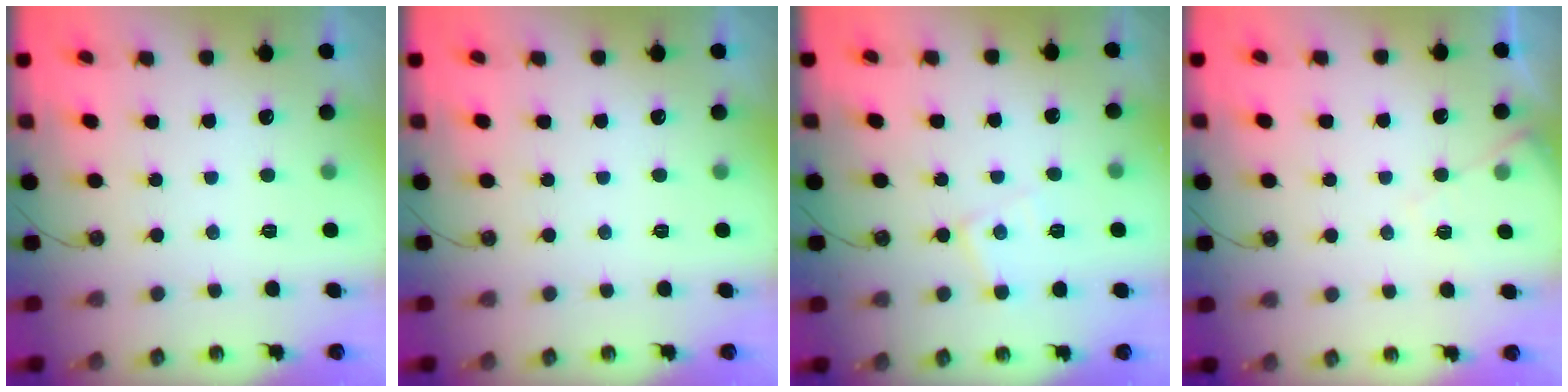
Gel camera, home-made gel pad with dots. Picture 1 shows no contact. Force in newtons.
{"total": 0.0}
{"total": 7.1, "press": 7.1, "slide": 0.5}
{"total": 5.7, "press": 5.7, "slide": 0.8}